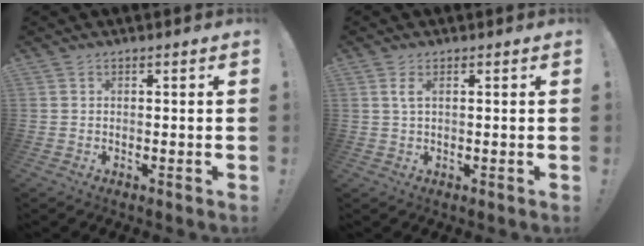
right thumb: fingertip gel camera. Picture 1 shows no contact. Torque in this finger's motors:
{"motor_torque": [0.43, 0.43, -0.10, 0.10, 0.04]}